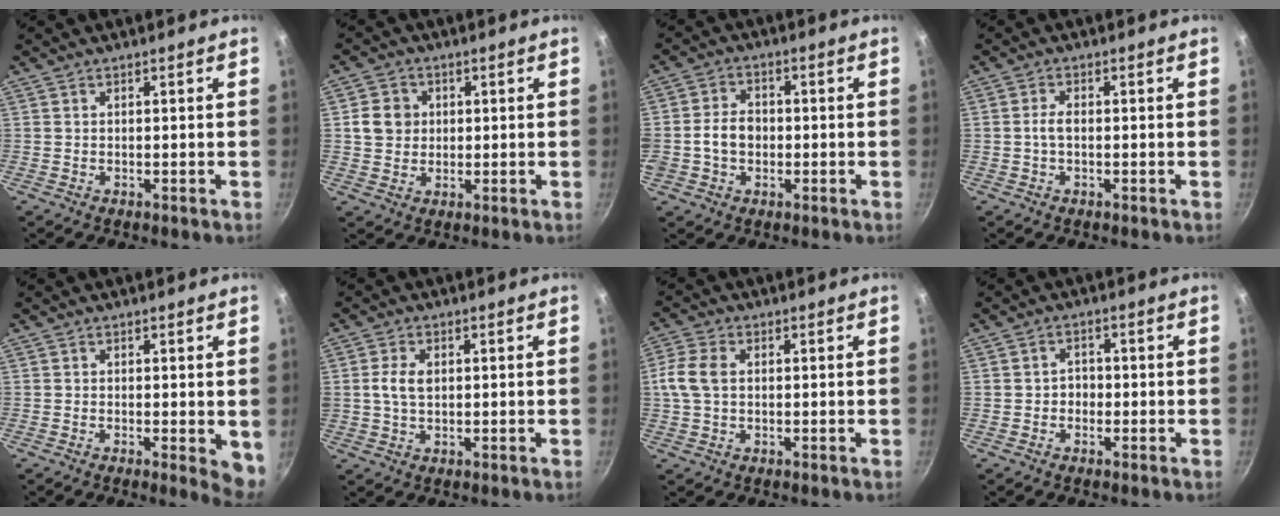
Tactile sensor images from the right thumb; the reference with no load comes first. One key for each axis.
{"total": 5.6, "fx": 0.8, "fy": 5.1, "fz": 2.1, "tx": -0.012, "ty": 0.006, "tz": 0.009}
{"total": 6.4, "fx": -0.9, "fy": 5.0, "fz": 3.8, "tx": -0.050, "ty": 0.018, "tz": -0.022}
{"total": 2.1, "fx": -0.3, "fy": 1.0, "fz": 1.9, "tx": -0.038, "ty": 0.010, "tz": -0.009}
{"total": 4.5, "fx": -0.4, "fy": 1.7, "fz": 4.1, "tx": -0.044, "ty": -0.007, "tz": -0.004}
{"total": 4.5, "fx": 0.6, "fy": 2.8, "fz": 3.4, "tx": -0.062, "ty": 0.005, "tz": 0.009}
{"total": 6.0, "fx": 0.5, "fy": 4.0, "fz": 4.5, "tx": -0.098, "ty": 0.012, "tz": 0.002}
{"total": 2.4, "fx": -0.7, "fy": 2.0, "fz": 1.1, "tx": 0.001, "ty": 0.009, "tz": -0.015}